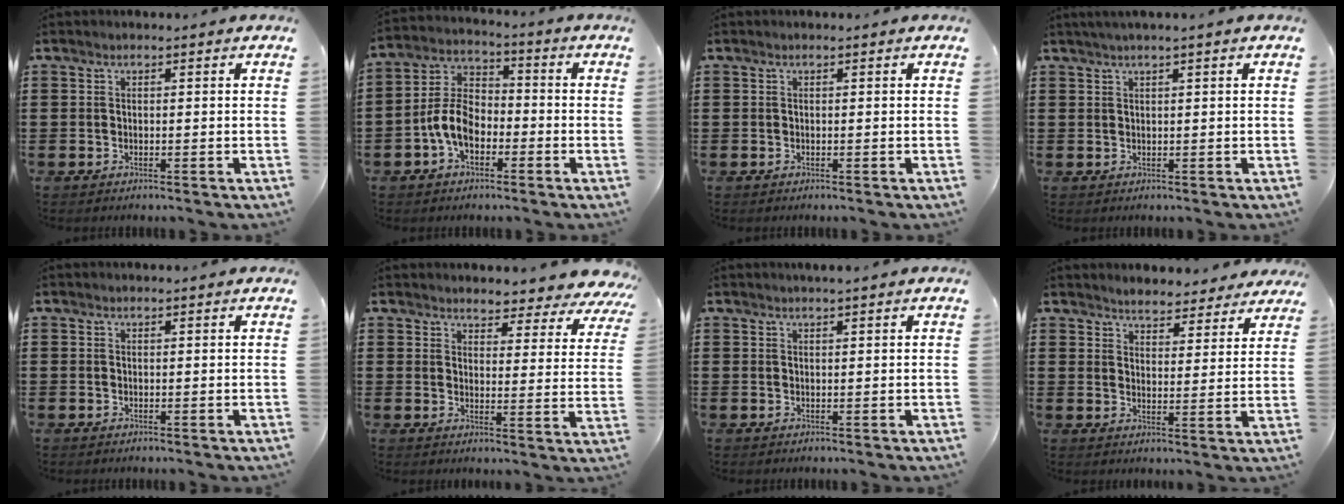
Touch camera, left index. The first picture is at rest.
{"total": 7.4, "force": [-3.1, 4.5, 5.0], "torque": [-0.130, 0.006, -0.068]}
{"total": 0.0}
{"total": 1.1, "force": [0.6, -0.2, 0.9], "torque": [-0.015, -0.001, 0.011]}
{"total": 0.0}
{"total": 4.1, "force": [4.0, 0.5, 0.7], "torque": [-0.028, -0.029, 0.068]}
{"total": 0.9, "force": [0.8, -0.2, 0.5], "torque": [-0.009, 0.000, 0.015]}
{"total": 3.7, "force": [3.6, 0.5, -0.1], "torque": [-0.017, -0.012, 0.065]}